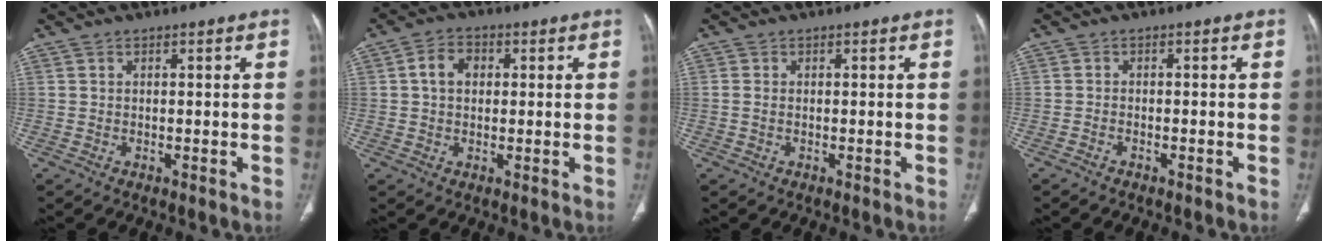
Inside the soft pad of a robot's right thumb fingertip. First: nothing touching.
{"total": 5.0, "force": [0.9, 3.7, 3.3], "torque": [-0.046, 0.009, 0.011]}
{"total": 0.9, "force": [0.0, 0.6, 0.6], "torque": [-0.018, 0.001, 0.001]}
{"total": 1.1, "force": [-1.0, 0.3, 0.3], "torque": [-0.008, 0.008, -0.014]}